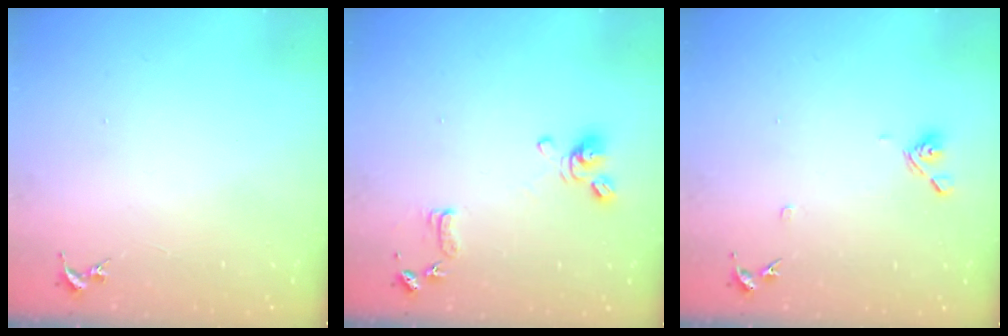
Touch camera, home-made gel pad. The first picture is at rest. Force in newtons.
{"total": 9.8, "press": 9.7, "slide": 1.7}
{"total": 7.5, "press": 7.3, "slide": 1.6}